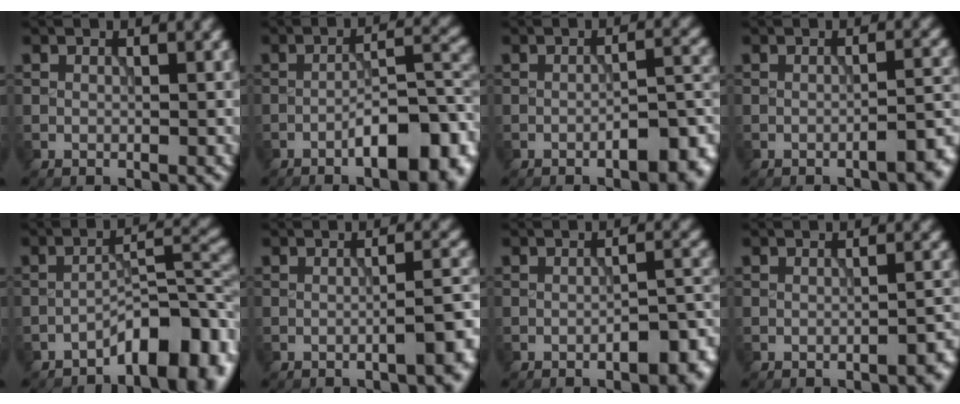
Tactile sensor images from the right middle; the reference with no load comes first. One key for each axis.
{"total": 8.8, "fx": -4.3, "fy": 2.8, "fz": 7.2, "tx": -0.096, "ty": 0.007, "tz": -0.061}
{"total": 5.8, "fx": -3.1, "fy": 1.8, "fz": 4.5, "tx": -0.056, "ty": 0.006, "tz": -0.037}
{"total": 3.3, "fx": -1.9, "fy": 0.8, "fz": 2.5, "tx": -0.027, "ty": 0.009, "tz": -0.034}
{"total": 7.0, "fx": -4.6, "fy": 2.2, "fz": 4.8, "tx": -0.057, "ty": 0.016, "tz": -0.074}
{"total": 4.3, "fx": -1.7, "fy": 1.1, "fz": 3.8, "tx": -0.040, "ty": 0.014, "tz": -0.032}
{"total": 5.1, "fx": -2.8, "fy": 1.6, "fz": 3.9, "tx": -0.050, "ty": 0.006, "tz": -0.034}
{"total": 2.0, "fx": -1.3, "fy": 0.5, "fz": 1.4, "tx": -0.013, "ty": 0.008, "tz": -0.019}